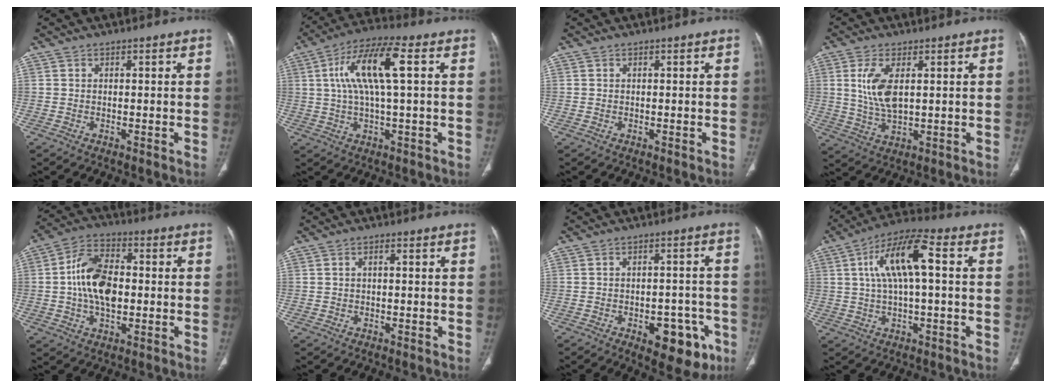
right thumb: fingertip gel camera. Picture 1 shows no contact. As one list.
[{"total": 12.8, "force": [2.9, 3.2, 12.0], "torque": [-0.251, 0.023, 0.048]}, {"total": 0.0}, {"total": 7.8, "force": [1.9, 3.5, 6.7], "torque": [-0.145, -0.012, 0.046]}, {"total": 12.6, "force": [-0.1, 7.5, 10.1], "torque": [-0.177, 0.018, -0.006]}, {"total": 1.0, "force": [0.1, 0.4, 0.9], "torque": [-0.020, 0.004, 0.001]}, {"total": 11.3, "force": [-5.1, 6.0, 8.1], "torque": [-0.066, 0.028, -0.055]}, {"total": 12.5, "force": [2.3, 4.2, 11.6], "torque": [-0.227, 0.031, 0.034]}]